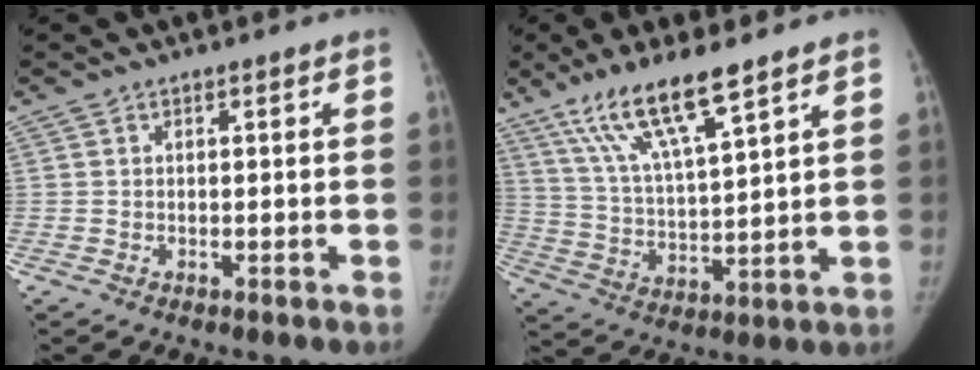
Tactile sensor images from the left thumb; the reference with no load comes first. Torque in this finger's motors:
{"motor_torque": [0.31, 0.13, 1.50, -1.27, 0.12]}